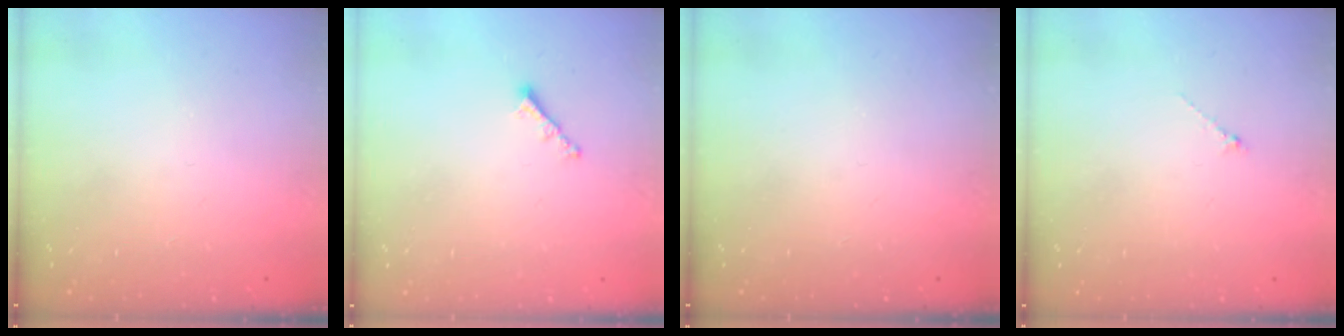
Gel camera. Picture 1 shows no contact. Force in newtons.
{"total": 1.8, "press": 1.7, "slide": 0.5}
{"total": 0.0}
{"total": 0.6, "press": 0.5, "slide": 0.3}